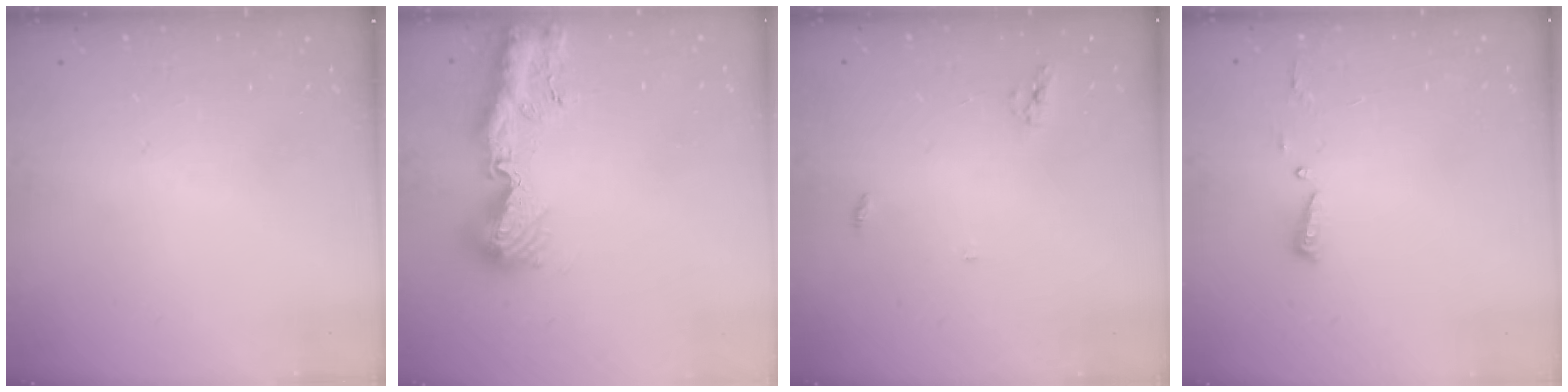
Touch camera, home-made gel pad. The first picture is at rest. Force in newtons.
{"total": 12.2, "press": 12.1, "slide": 0.8}
{"total": 3.8, "press": 3.8, "slide": 0.1}
{"total": 4.4, "press": 4.4, "slide": 0.4}